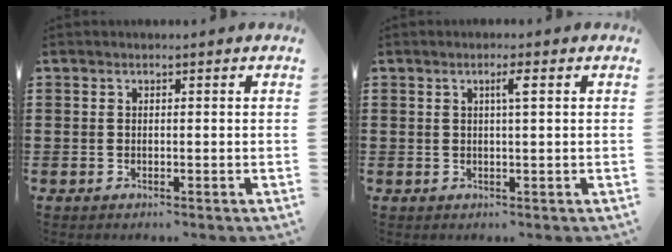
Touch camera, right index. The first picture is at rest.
{"total": 2.0, "force": [0.6, 0.0, 1.9], "torque": [-0.037, 0.001, 0.008]}